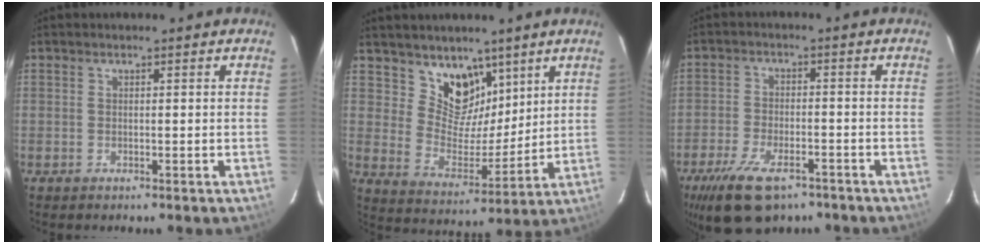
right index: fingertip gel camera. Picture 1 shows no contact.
{"total": 10.6, "force": [7.2, 6.7, 4.0], "torque": [-0.063, -0.012, 0.136]}
{"total": 12.8, "force": [-8.6, 5.7, 7.6], "torque": [-0.171, -0.022, -0.147]}